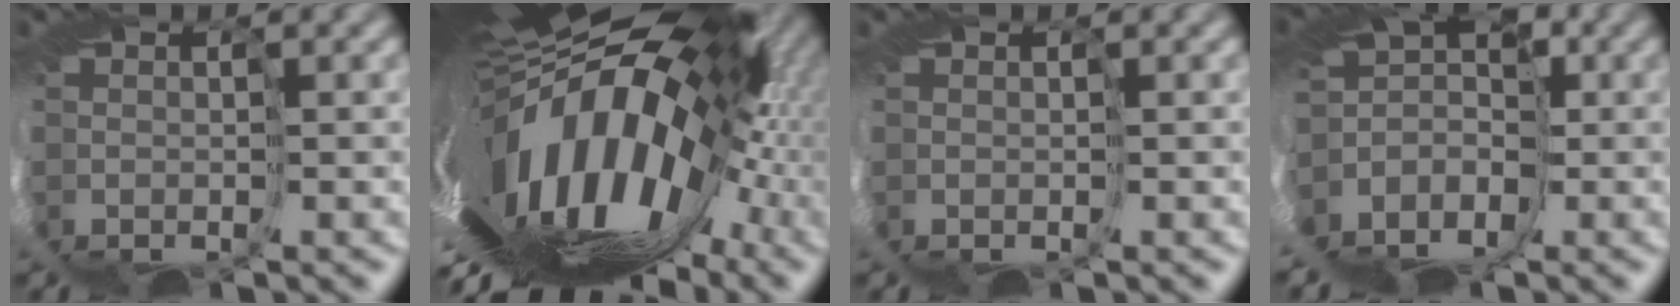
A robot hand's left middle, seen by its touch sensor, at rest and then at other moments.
{"total": 14.0, "force": [0.8, 6.2, 12.5], "torque": [-0.182, -0.020, -0.008]}
{"total": 0.0}
{"total": 3.3, "force": [0.3, 1.6, 2.8], "torque": [-0.050, 0.000, 0.007]}